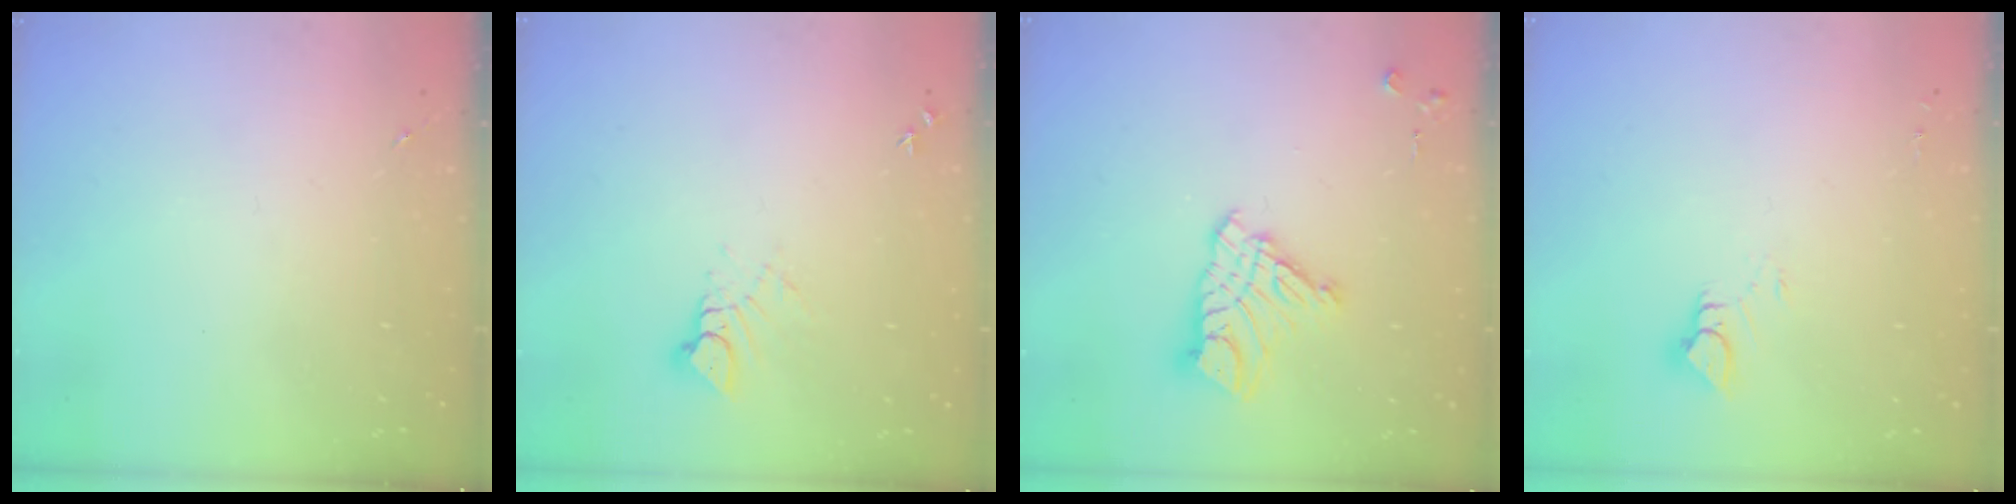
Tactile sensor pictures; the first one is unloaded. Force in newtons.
{"total": 4.4, "press": 4.4, "slide": 0.1}
{"total": 11.6, "press": 11.6, "slide": 1.0}
{"total": 4.5, "press": 4.5, "slide": 0.2}